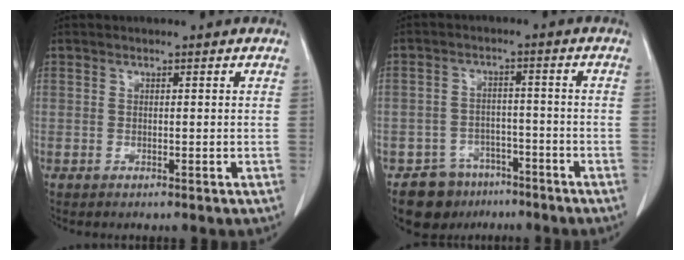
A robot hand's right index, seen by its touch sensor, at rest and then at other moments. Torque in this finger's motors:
{"motor_torque": [-0.12, -0.17, -0.55, -0.12]}